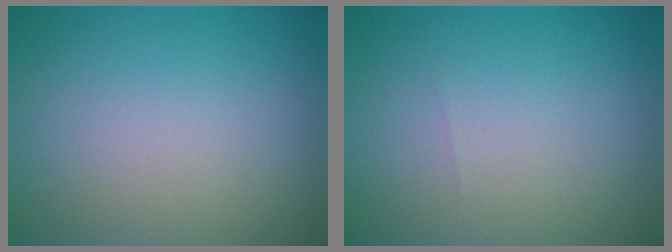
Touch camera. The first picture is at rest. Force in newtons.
{"total": 0.0}